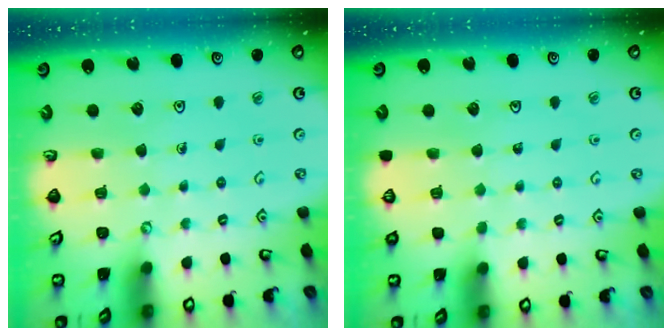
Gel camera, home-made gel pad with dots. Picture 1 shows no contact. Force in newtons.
{"total": 0.0}